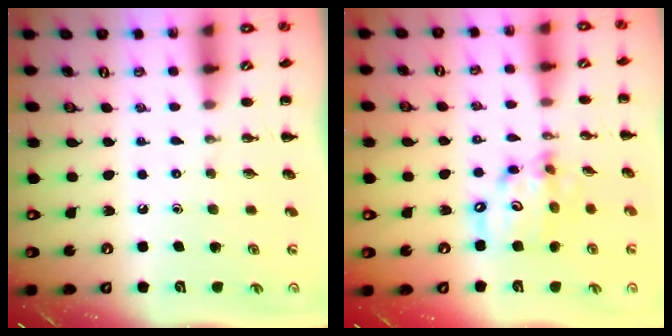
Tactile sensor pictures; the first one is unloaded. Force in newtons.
{"total": 11.3, "press": 10.9, "slide": 2.7}